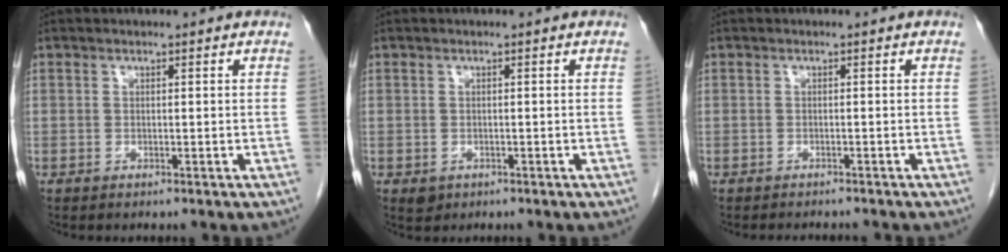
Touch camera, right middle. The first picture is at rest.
{"total": 1.3, "force": [-0.5, 1.1, 0.5], "torque": [-0.008, 0.002, -0.001]}
{"total": 2.9, "force": [-2.8, 0.5, 0.8], "torque": [-0.009, -0.007, -0.035]}